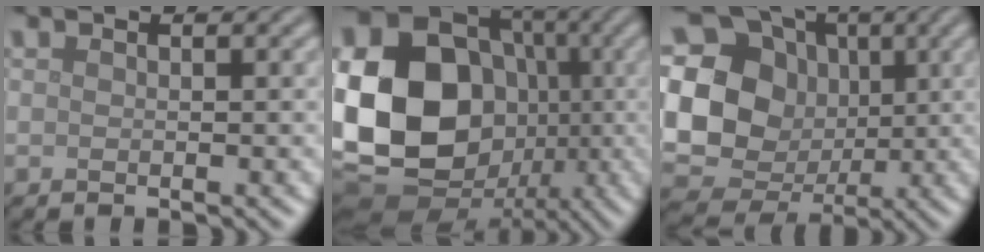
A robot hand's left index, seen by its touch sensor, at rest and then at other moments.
{"total": 20.7, "force": [-0.9, 17.5, 11.0], "torque": [-0.249, -0.013, -0.049]}
{"total": 18.9, "force": [1.8, 17.1, 7.8], "torque": [-0.186, 0.026, -0.002]}